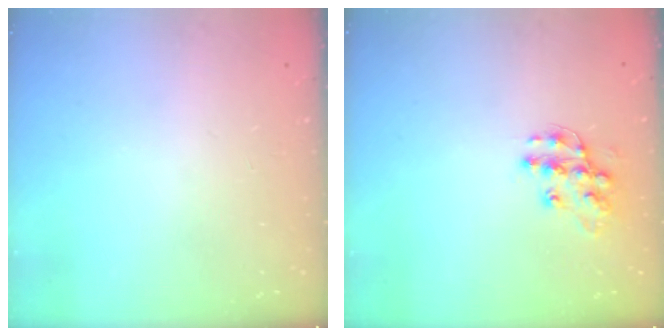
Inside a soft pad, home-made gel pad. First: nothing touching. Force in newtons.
{"total": 12.2, "press": 12.2, "slide": 0.9}